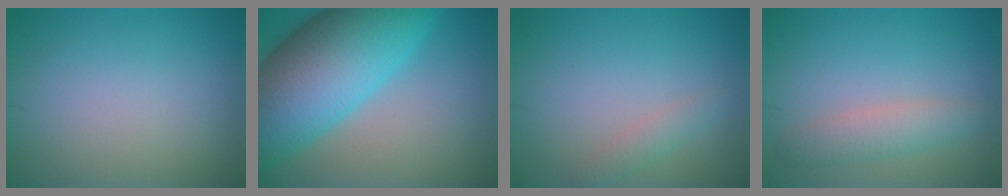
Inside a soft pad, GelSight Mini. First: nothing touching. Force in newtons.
{"total": 15.0, "press": 15.0, "slide": 0.4}
{"total": 1.4, "press": 1.4, "slide": 0.0}
{"total": 2.8, "press": 2.8, "slide": 0.1}